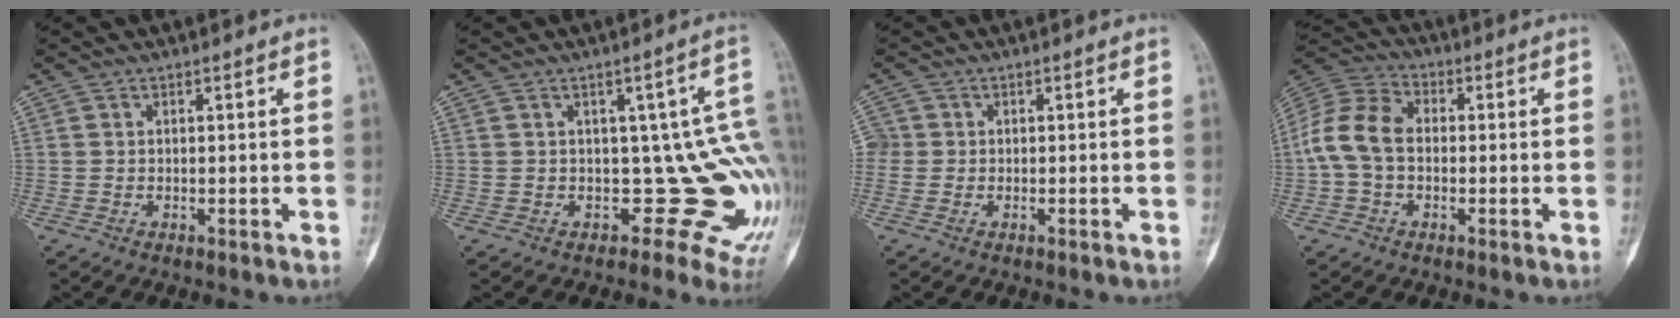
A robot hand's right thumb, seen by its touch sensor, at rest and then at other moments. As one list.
[{"total": 10.8, "force": [-1.2, 7.0, 8.2], "torque": [-0.024, -0.002, -0.011]}, {"total": 2.5, "force": [0.0, 2.4, 0.6], "torque": [0.002, 0.008, -0.002]}, {"total": 10.6, "force": [-0.6, 7.6, 7.3], "torque": [-0.142, 0.034, -0.023]}]